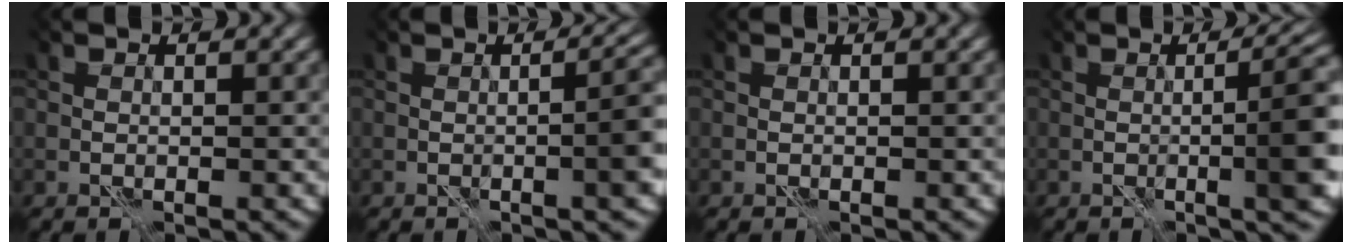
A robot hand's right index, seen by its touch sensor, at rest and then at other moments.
{"total": 4.0, "force": [-0.7, 0.5, 3.9], "torque": [-0.039, 0.013, -0.010]}
{"total": 0.0}
{"total": 6.2, "force": [-0.5, 0.8, 6.1], "torque": [-0.071, 0.011, -0.006]}